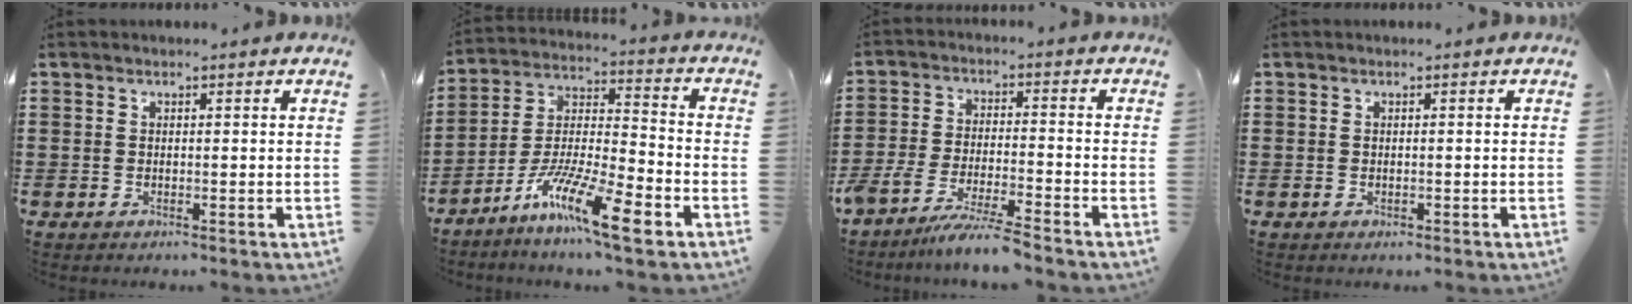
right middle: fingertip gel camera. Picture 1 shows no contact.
{"total": 12.3, "force": [-8.5, 1.6, 8.8], "torque": [-0.171, 0.008, -0.164]}
{"total": 6.8, "force": [-6.4, -0.6, 2.1], "torque": [-0.047, -0.013, -0.128]}
{"total": 0.0}